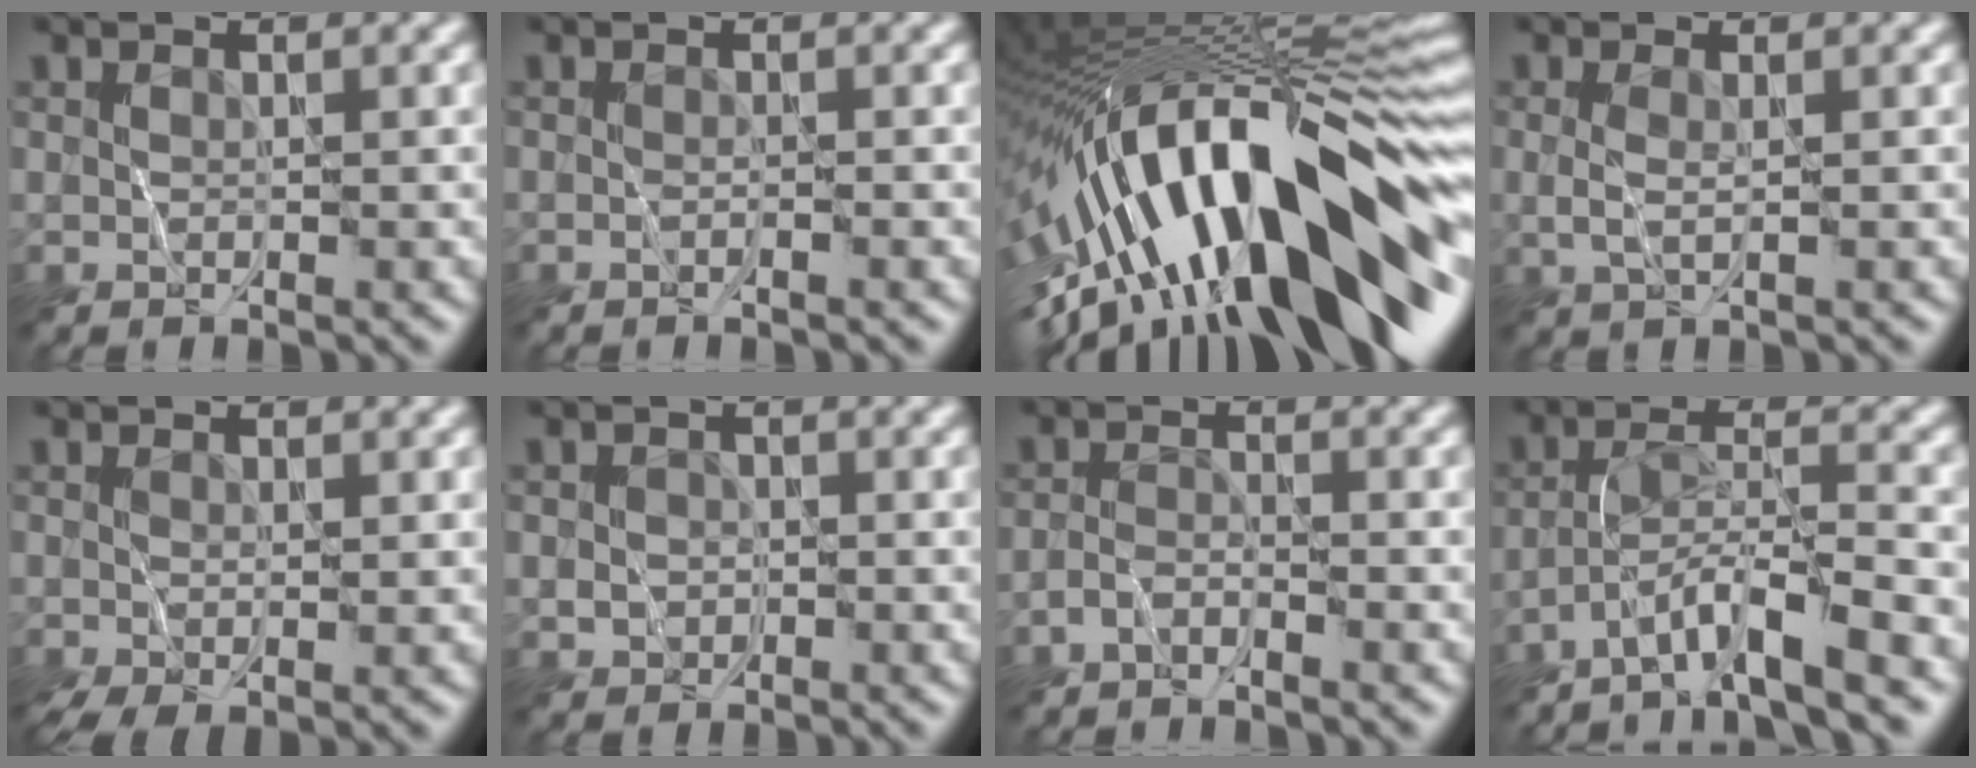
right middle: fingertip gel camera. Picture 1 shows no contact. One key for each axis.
{"total": 0.5, "fx": -0.4, "fy": -0.3, "fz": 0.1, "tx": -0.001, "ty": 0.001, "tz": -0.008}
{"total": 17.7, "fx": -3.5, "fy": 6.8, "fz": 16.0, "tx": -0.252, "ty": 0.039, "tz": -0.076}
{"total": 1.0, "fx": 0.1, "fy": 0.1, "fz": 1.0, "tx": -0.026, "ty": -0.001, "tz": 0.001}
{"total": 2.4, "fx": -0.8, "fy": 1.0, "fz": 2.1, "tx": -0.047, "ty": -0.012, "tz": -0.012}
{"total": 1.0, "fx": -0.3, "fy": 1.0, "fz": 0.1, "tx": 0.003, "ty": -0.002, "tz": -0.006}
{"total": 1.3, "fx": -1.3, "fy": 0.1, "fz": 0.3, "tx": -0.007, "ty": 0.003, "tz": -0.030}
{"total": 5.7, "fx": -4.3, "fy": 0.3, "fz": 3.7, "tx": -0.060, "ty": 0.008, "tz": -0.084}